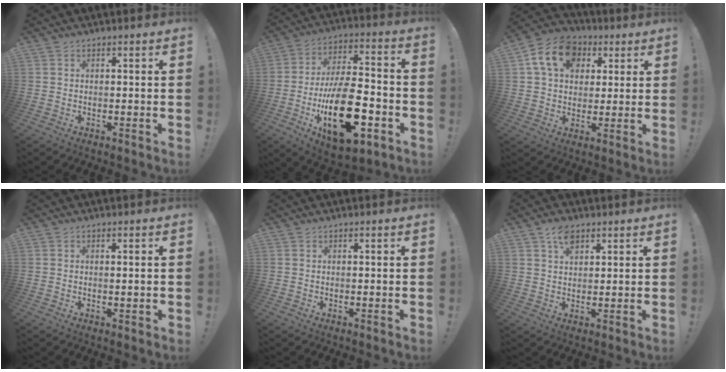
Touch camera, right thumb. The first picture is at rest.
{"total": 26.0, "force": [-8.6, 12.6, 21.0], "torque": [-0.376, 0.049, -0.126]}
{"total": 15.1, "force": [5.2, 11.5, 8.4], "torque": [-0.129, -0.001, 0.103]}
{"total": 1.2, "force": [0.2, 0.0, 1.2], "torque": [-0.018, -0.002, 0.002]}
{"total": 0.0}
{"total": 5.2, "force": [3.0, 2.8, 3.1], "torque": [-0.050, -0.007, 0.054]}